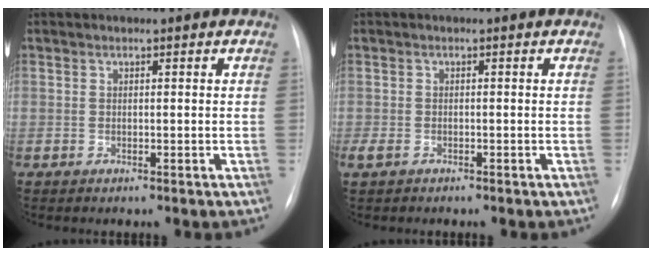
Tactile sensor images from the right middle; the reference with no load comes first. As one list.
[{"total": 2.3, "force": [-1.4, 1.3, 1.2], "torque": [-0.030, -0.004, -0.020]}]